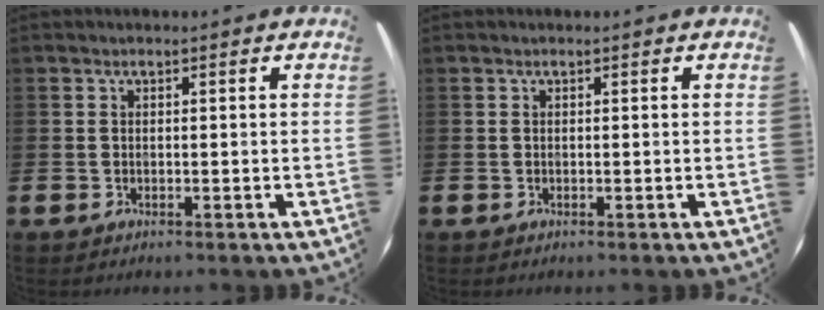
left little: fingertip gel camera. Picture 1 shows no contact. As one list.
[{"total": 0.0}]